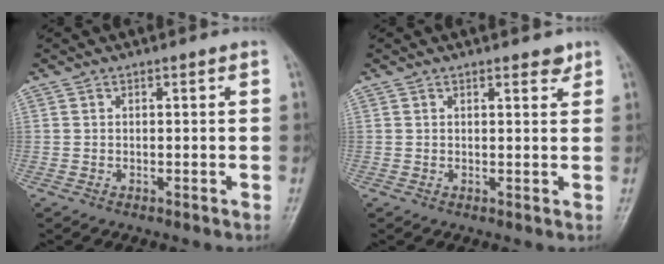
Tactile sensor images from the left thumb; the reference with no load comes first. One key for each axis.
{"total": 2.0, "fx": 1.5, "fy": 0.8, "fz": 1.0, "tx": -0.005, "ty": -0.008, "tz": 0.018}